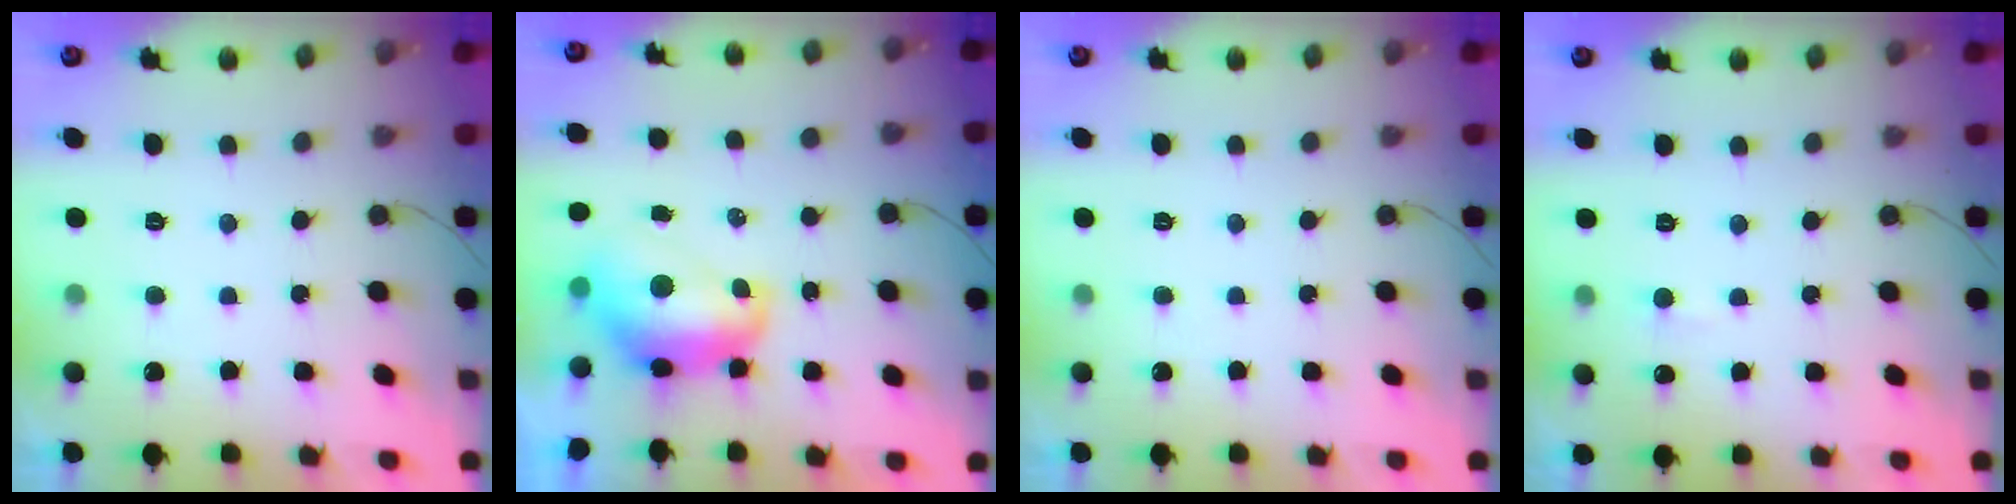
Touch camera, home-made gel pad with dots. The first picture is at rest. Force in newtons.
{"total": 9.6, "press": 9.5, "slide": 0.9}
{"total": 0.0}
{"total": 3.7, "press": 3.7, "slide": 0.4}